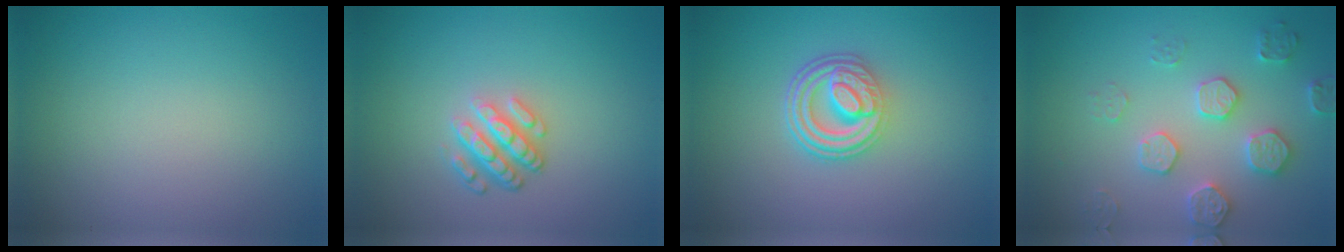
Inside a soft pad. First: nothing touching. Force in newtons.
{"total": 3.5, "press": 2.6, "slide": 2.4}
{"total": 4.6, "press": 3.3, "slide": 3.2}
{"total": 4.0, "press": 3.9, "slide": 0.9}